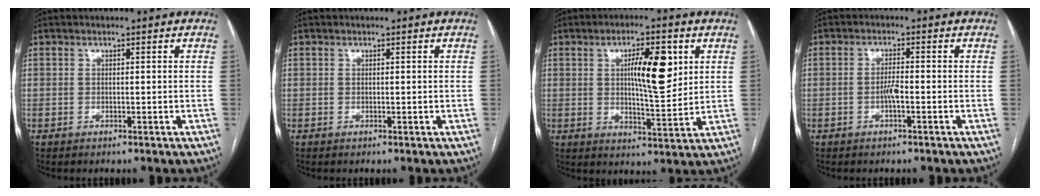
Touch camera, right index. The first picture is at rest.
{"total": 0.0}
{"total": 9.4, "force": [2.8, 2.2, 8.7], "torque": [-0.142, 0.004, 0.049]}
{"total": 2.1, "force": [-0.7, 0.3, 2.0], "torque": [-0.038, 0.002, -0.013]}